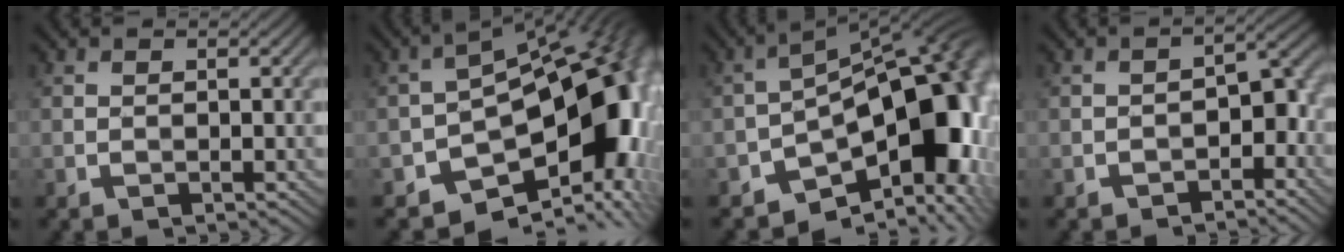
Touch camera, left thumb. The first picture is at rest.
{"total": 16.4, "force": [-6.4, 9.8, 11.5], "torque": [-0.149, -0.029, -0.096]}
{"total": 15.7, "force": [-6.3, 8.2, 11.8], "torque": [-0.143, -0.009, -0.106]}
{"total": 4.6, "force": [-2.5, 2.5, 2.9], "torque": [-0.028, 0.009, -0.042]}